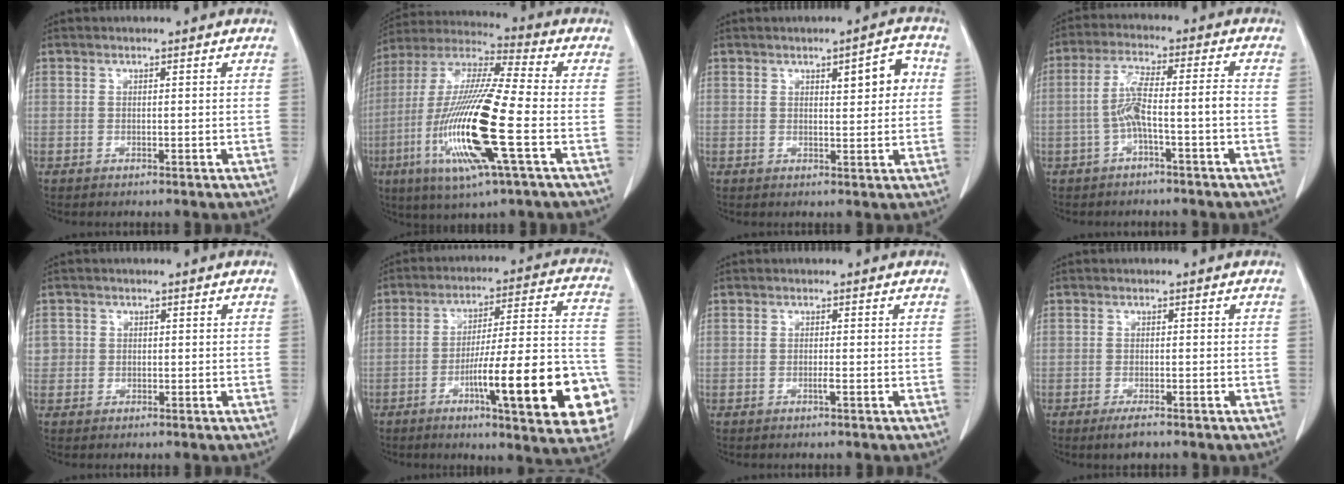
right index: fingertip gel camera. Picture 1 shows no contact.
{"total": 20.3, "force": [-5.5, 1.4, 19.5], "torque": [-0.421, -0.026, -0.108]}
{"total": 5.1, "force": [1.5, 1.4, 4.6], "torque": [-0.062, 0.009, 0.020]}
{"total": 6.5, "force": [-1.9, 0.3, 6.2], "torque": [-0.123, 0.025, -0.033]}
{"total": 2.1, "force": [0.1, 2.1, 0.3], "torque": [0.006, 0.006, 0.003]}
{"total": 22.3, "force": [-8.0, 2.5, 20.6], "torque": [-0.219, 0.014, -0.107]}
{"total": 0.7, "force": [-0.3, -0.1, 0.7], "torque": [-0.013, 0.000, -0.006]}
{"total": 2.3, "force": [-1.7, 0.3, 1.6], "torque": [-0.032, -0.006, -0.029]}